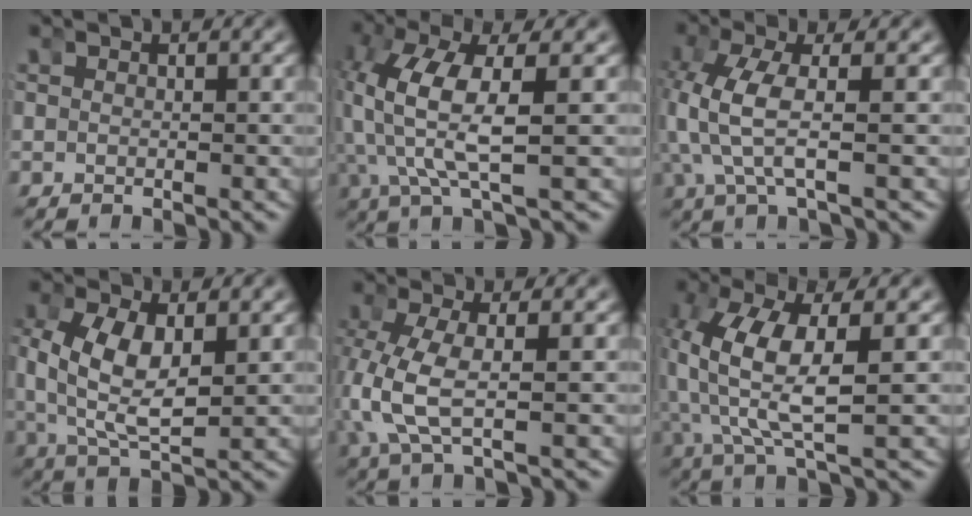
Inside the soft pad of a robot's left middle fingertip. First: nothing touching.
{"total": 6.1, "force": [0.2, 2.6, 5.5], "torque": [-0.139, -0.016, 0.007]}
{"total": 4.2, "force": [0.2, 1.4, 3.9], "torque": [-0.112, -0.015, 0.010]}
{"total": 6.2, "force": [0.2, 3.7, 5.0], "torque": [-0.123, -0.022, 0.016]}
{"total": 3.9, "force": [-0.2, 1.7, 3.5], "torque": [-0.114, -0.018, 0.008]}
{"total": 6.4, "force": [0.8, 2.7, 5.8], "torque": [-0.135, -0.008, 0.015]}